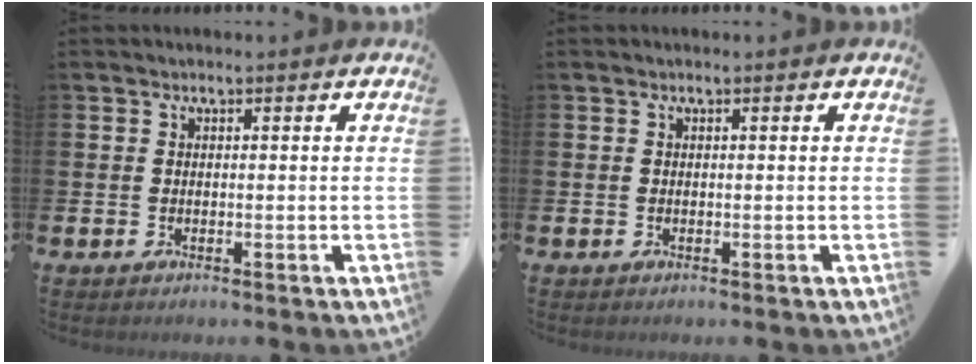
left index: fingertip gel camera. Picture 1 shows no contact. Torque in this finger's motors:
{"motor_torque": [-0.10, 0.09, -0.04, 0.00]}